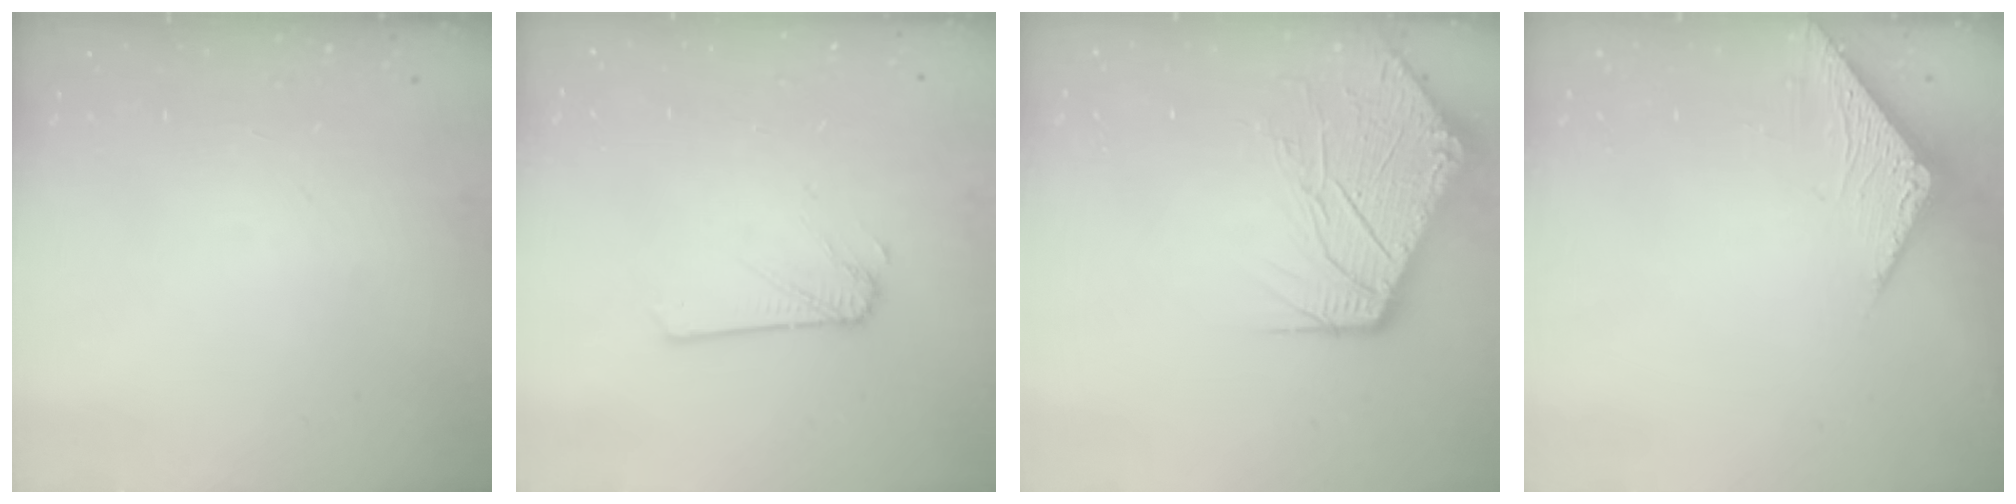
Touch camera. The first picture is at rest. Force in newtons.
{"total": 2.1, "press": 2.1, "slide": 0.0}
{"total": 11.6, "press": 11.6, "slide": 0.9}
{"total": 3.0, "press": 3.0, "slide": 0.1}